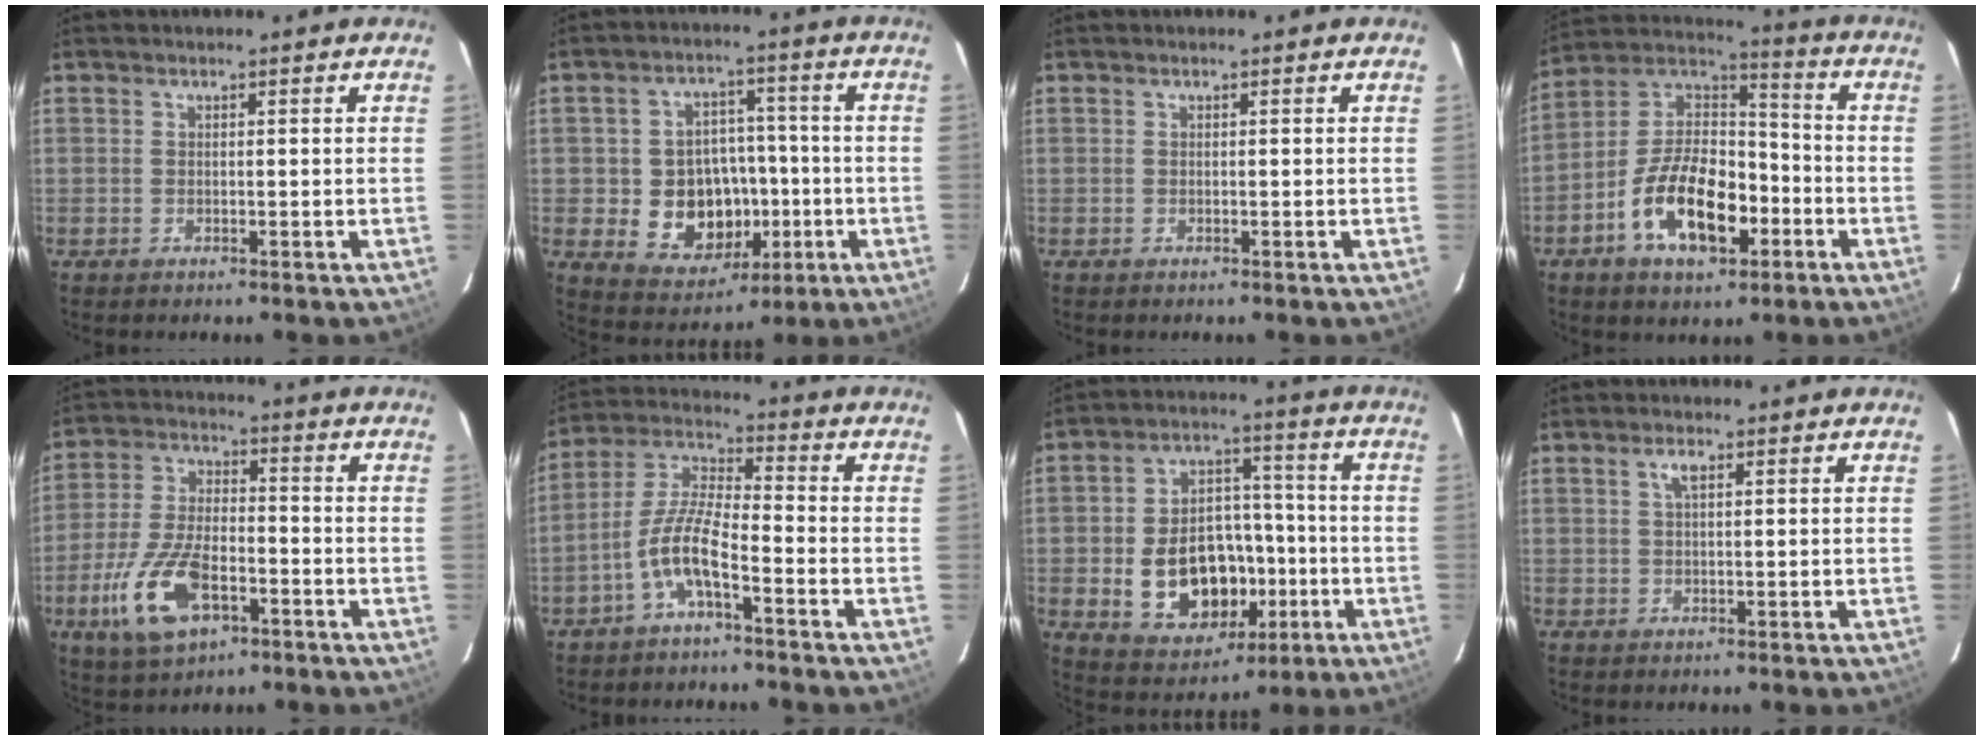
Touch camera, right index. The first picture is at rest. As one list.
[{"total": 12.4, "force": [-2.6, 10.3, 6.5], "torque": [-0.146, 0.012, -0.021]}, {"total": 0.0}, {"total": 16.5, "force": [-6.6, 8.5, 12.4], "torque": [-0.239, 0.020, -0.111]}, {"total": 14.3, "force": [-6.5, 7.0, 10.7], "torque": [-0.237, -0.011, -0.116]}, {"total": 8.0, "force": [-4.2, 1.7, 6.6], "torque": [-0.148, 0.013, -0.082]}, {"total": 16.1, "force": [-4.0, 11.0, 11.1], "torque": [-0.221, 0.022, -0.036]}, {"total": 1.8, "force": [0.7, 0.6, 1.5], "torque": [-0.030, 0.005, 0.013]}]